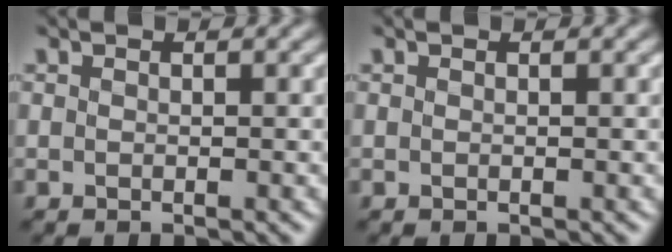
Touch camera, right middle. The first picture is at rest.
{"total": 0.0}